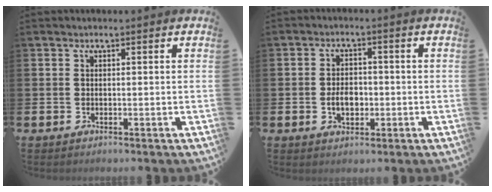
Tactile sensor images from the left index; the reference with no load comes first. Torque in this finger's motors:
{"motor_torque": [0.50, 0.13, 0.09, 0.06]}